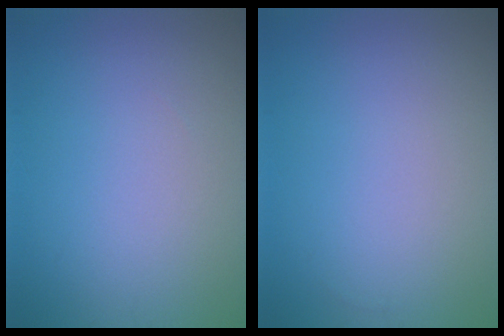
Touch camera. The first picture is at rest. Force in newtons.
{"total": 0.0}